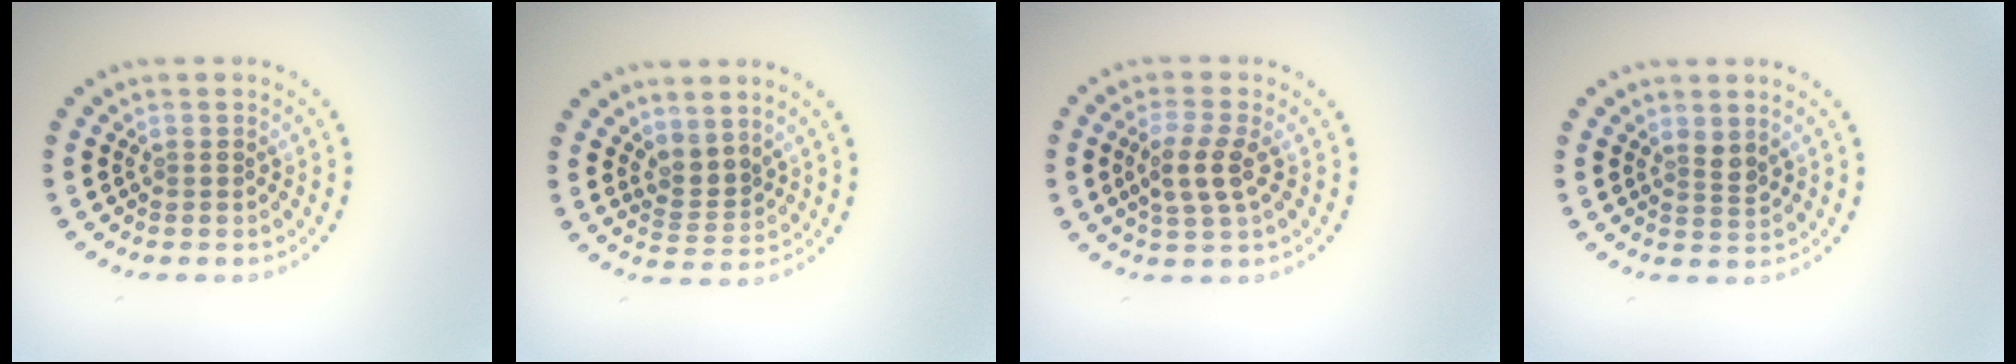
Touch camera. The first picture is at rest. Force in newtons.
{"total": 2.1, "press": 1.4, "slide": 1.6}
{"total": 2.9, "press": 2.6, "slide": 1.2}
{"total": 1.3, "press": 1.0, "slide": 0.8}